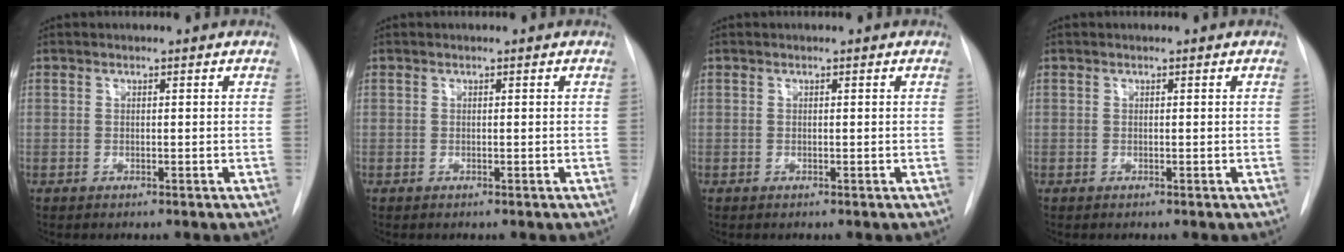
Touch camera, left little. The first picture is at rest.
{"total": 0.0}
{"total": 0.0}
{"total": 0.0}